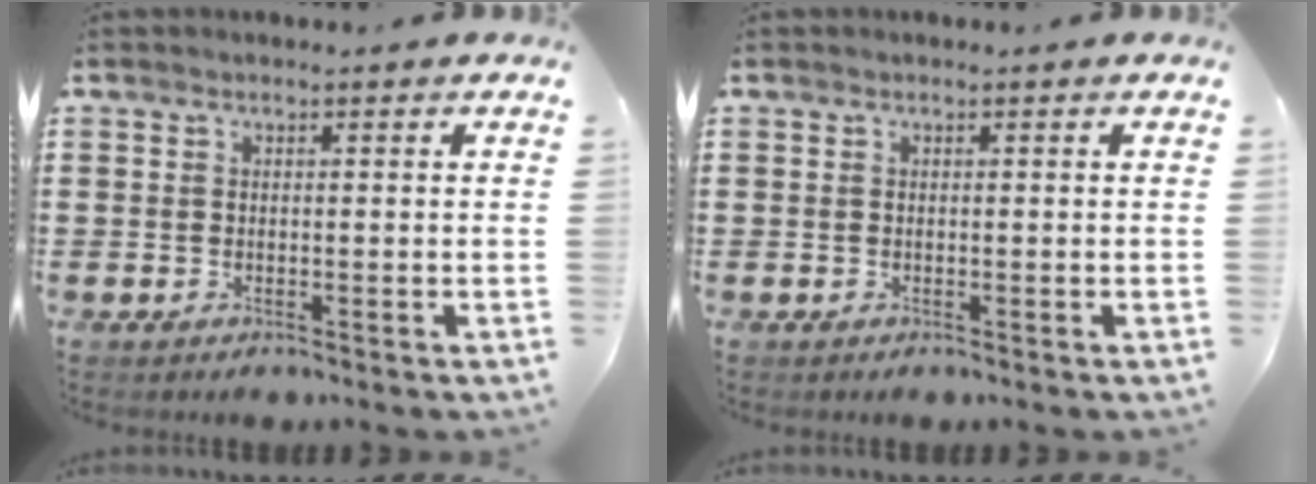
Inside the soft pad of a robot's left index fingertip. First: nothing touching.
{"total": 0.0}